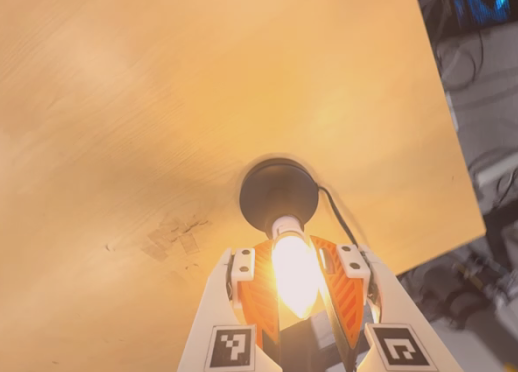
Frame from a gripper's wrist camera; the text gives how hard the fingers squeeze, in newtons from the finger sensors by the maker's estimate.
{"total": 13.5, "left": 13.3, "right": 13.6}